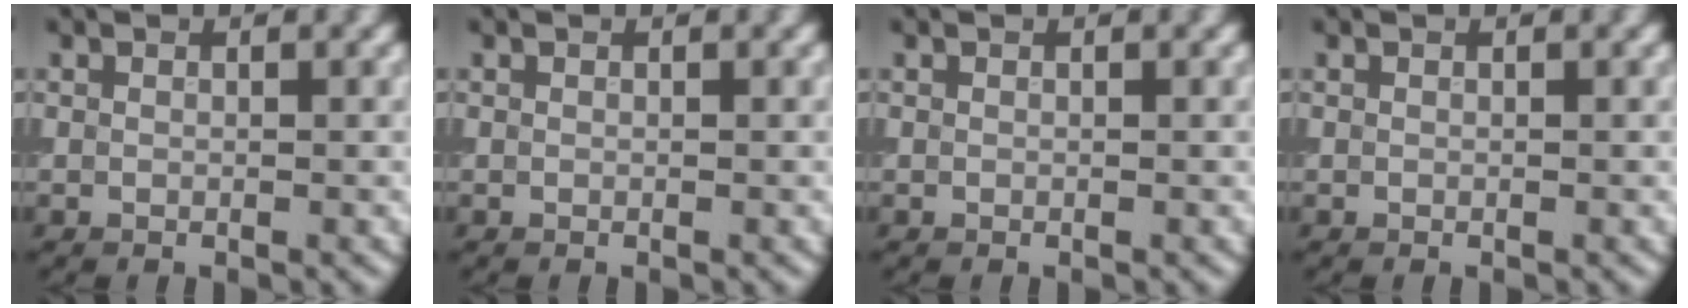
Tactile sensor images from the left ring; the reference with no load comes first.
{"total": 0.0}
{"total": 0.0}
{"total": 0.0}